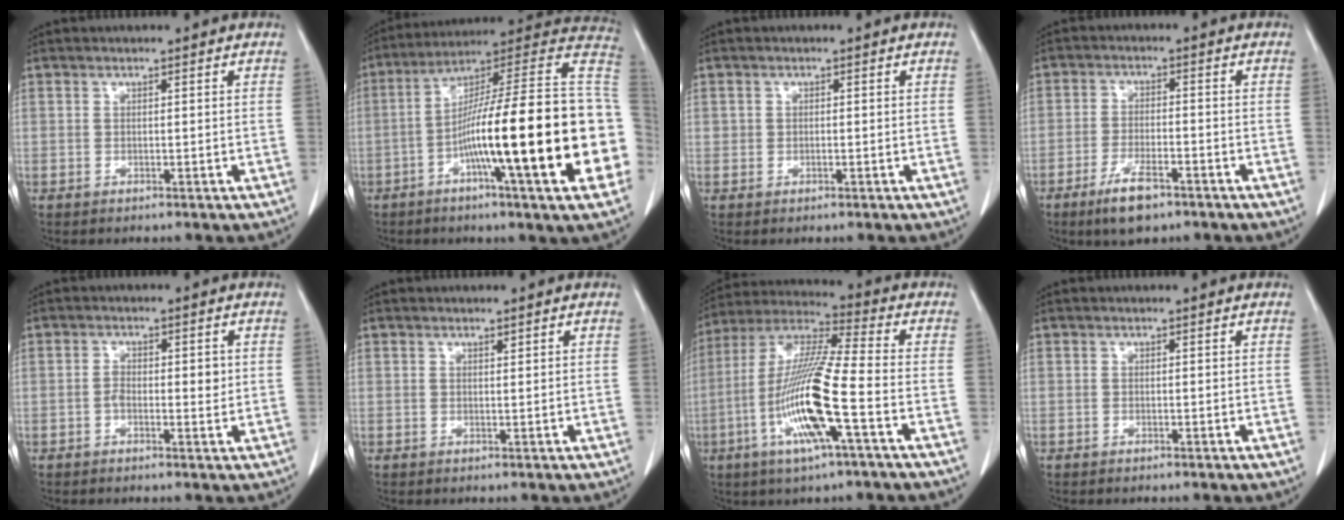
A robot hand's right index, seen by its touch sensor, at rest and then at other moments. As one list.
[{"total": 27.6, "force": [-5.3, 1.4, 27.0], "torque": [-0.312, 0.009, -0.098]}, {"total": 0.6, "force": [0.0, 0.6, 0.1], "torque": [0.004, 0.003, -0.001]}, {"total": 6.4, "force": [-4.2, 1.8, 4.5], "torque": [-0.091, -0.008, -0.070]}, {"total": 3.3, "force": [-0.2, 1.6, 2.9], "torque": [-0.043, 0.005, -0.003]}, {"total": 0.5, "force": [0.4, 0.1, 0.3], "torque": [-0.008, -0.004, 0.006]}, {"total": 15.4, "force": [-4.8, 0.5, 14.7], "torque": [-0.302, -0.009, -0.097]}, {"total": 0.0}]